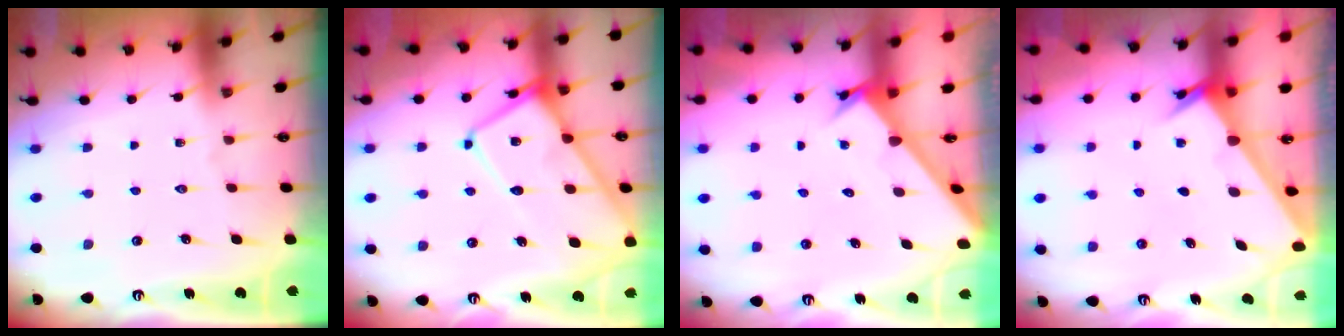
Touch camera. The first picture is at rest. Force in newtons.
{"total": 14.4, "press": 14.3, "slide": 1.8}
{"total": 2.6, "press": 2.6, "slide": 0.3}
{"total": 2.2, "press": 2.2, "slide": 0.2}